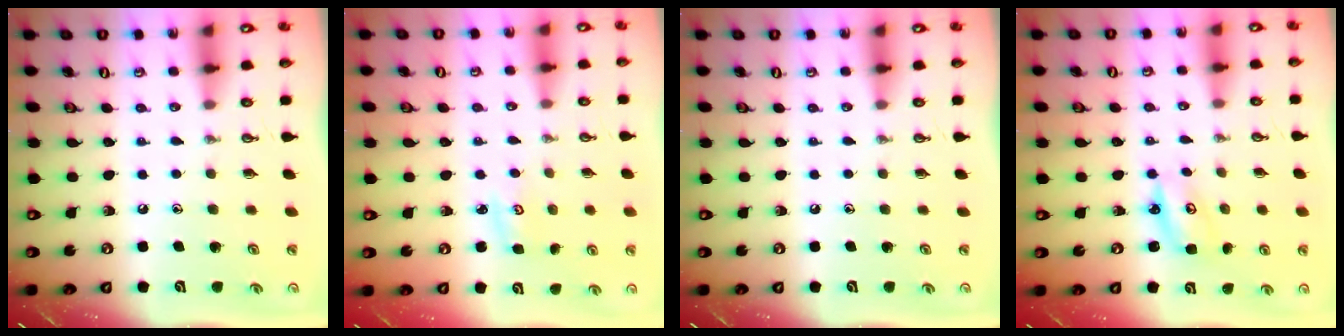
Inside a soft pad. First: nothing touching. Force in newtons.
{"total": 2.8, "press": 2.8, "slide": 0.2}
{"total": 0.0}
{"total": 3.6, "press": 3.6, "slide": 0.2}